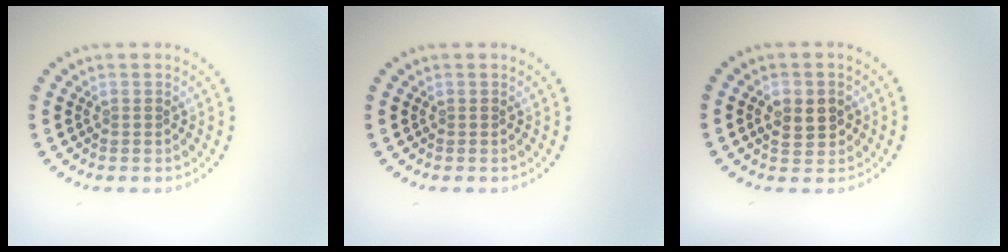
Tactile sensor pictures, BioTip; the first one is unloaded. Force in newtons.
{"total": 0.0}
{"total": 2.8, "press": 2.7, "slide": 0.3}